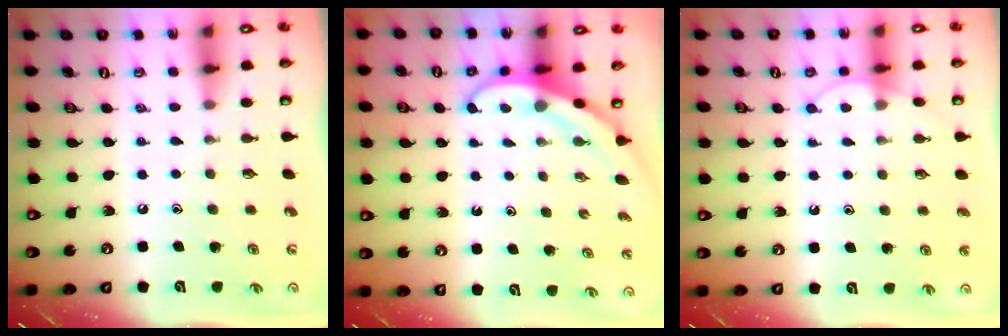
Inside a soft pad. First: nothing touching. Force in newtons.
{"total": 4.0, "press": 3.9, "slide": 0.3}
{"total": 5.8, "press": 5.8, "slide": 0.4}